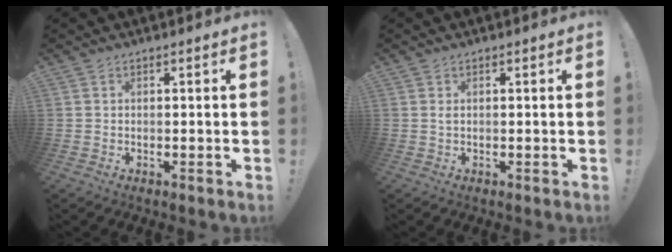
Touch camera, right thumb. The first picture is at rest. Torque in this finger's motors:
{"motor_torque": [0.06, 0.01, 0.22, 0.06, -0.05]}